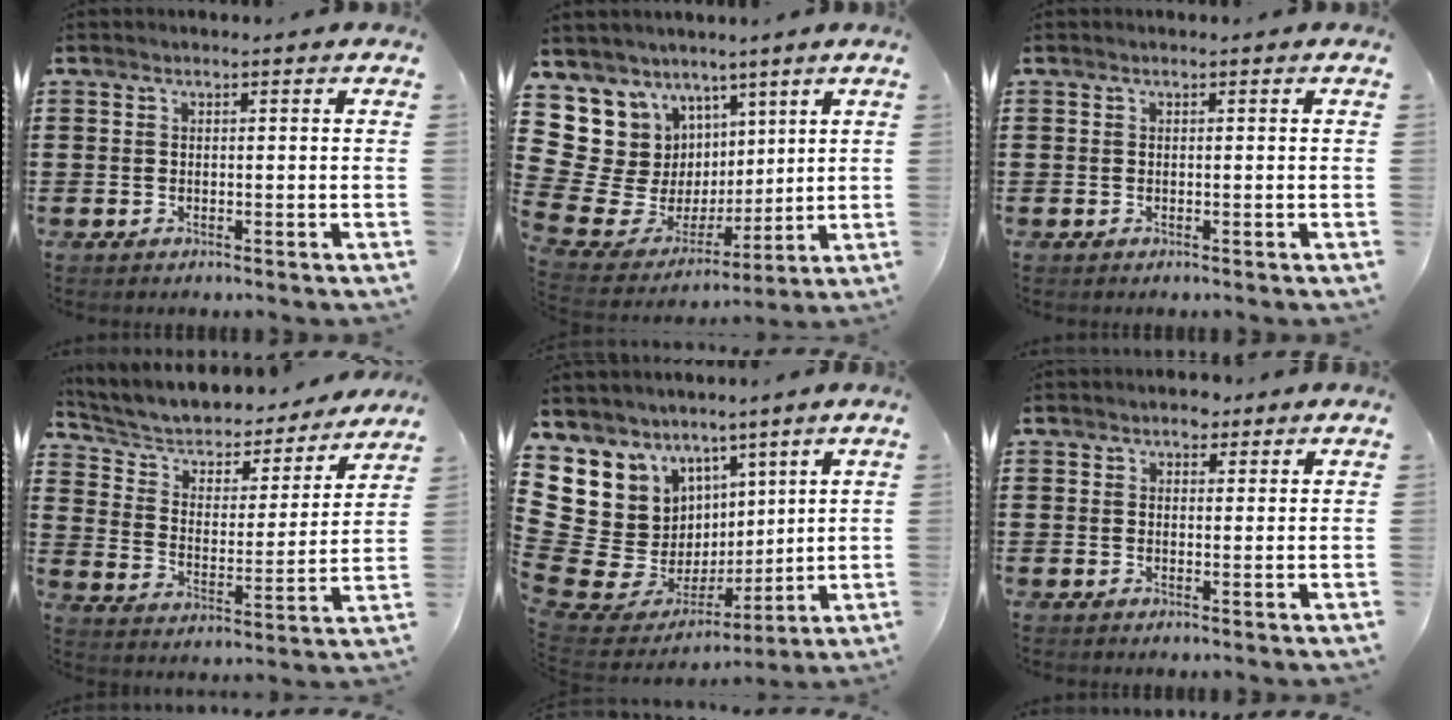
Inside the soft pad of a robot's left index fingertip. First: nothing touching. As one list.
[{"total": 11.5, "force": [3.7, 10.7, 2.0], "torque": [-0.102, -0.038, 0.092]}, {"total": 0.0}, {"total": 4.2, "force": [3.3, 2.4, 1.1], "torque": [-0.049, -0.026, 0.047]}, {"total": 10.8, "force": [2.7, 10.4, 1.2], "torque": [-0.081, -0.046, 0.070]}, {"total": 2.2, "force": [1.7, 1.3, 0.7], "torque": [-0.010, 0.006, 0.029]}]